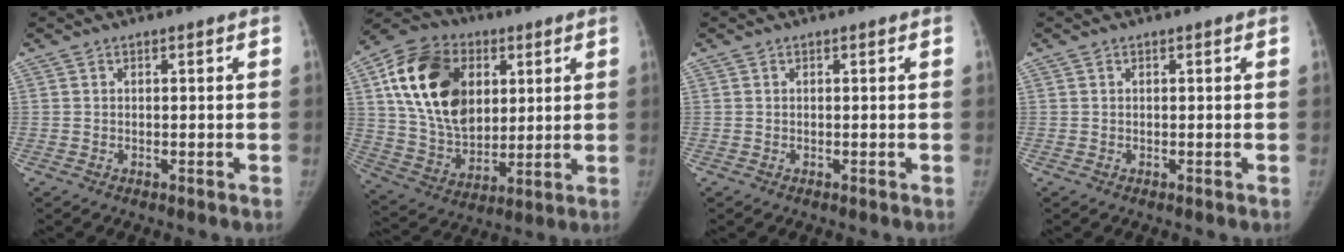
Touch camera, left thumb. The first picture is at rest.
{"total": 22.3, "force": [6.1, 15.7, 14.7], "torque": [-0.250, -0.011, 0.111]}
{"total": 0.0}
{"total": 0.0}